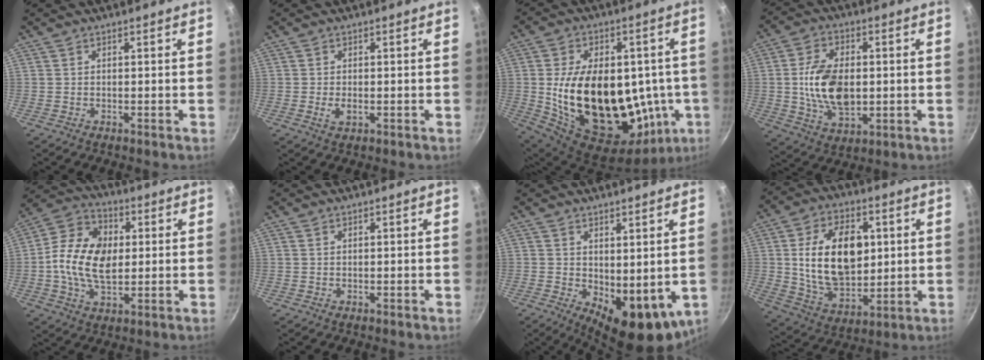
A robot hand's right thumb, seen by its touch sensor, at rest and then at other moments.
{"total": 2.5, "force": [-0.6, 1.4, 2.0], "torque": [-0.035, -0.001, -0.010]}
{"total": 30.1, "force": [-1.5, 17.9, 24.1], "torque": [-0.369, 0.003, -0.005]}
{"total": 13.7, "force": [0.0, 8.3, 10.8], "torque": [-0.181, 0.000, 0.002]}
{"total": 14.6, "force": [0.7, 9.6, 11.0], "torque": [-0.182, 0.009, -0.004]}
{"total": 0.0}
{"total": 10.5, "force": [0.4, 5.4, 9.0], "torque": [-0.101, -0.020, 0.023]}
{"total": 19.4, "force": [2.8, 12.3, 14.8], "torque": [-0.231, -0.008, 0.056]}